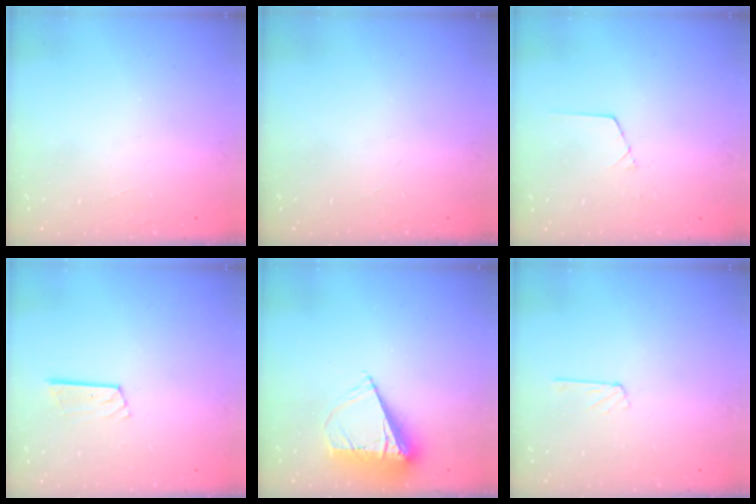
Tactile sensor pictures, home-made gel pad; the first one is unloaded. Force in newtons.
{"total": 0.0}
{"total": 1.6, "press": 1.6, "slide": 0.0}
{"total": 6.7, "press": 6.7, "slide": 0.5}
{"total": 9.1, "press": 9.1, "slide": 1.0}
{"total": 3.8, "press": 3.8, "slide": 0.3}